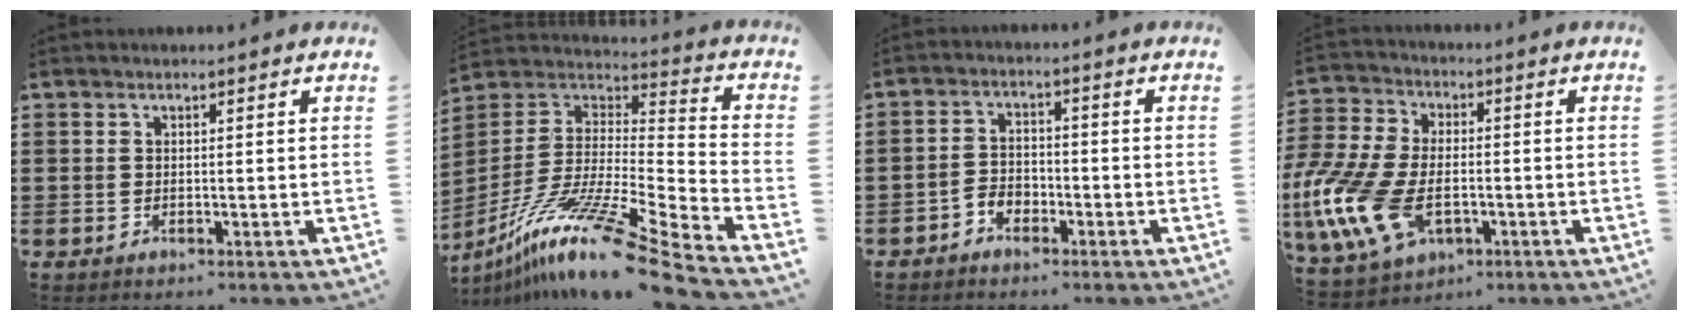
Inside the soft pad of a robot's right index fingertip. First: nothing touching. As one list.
[{"total": 15.2, "force": [-11.3, 0.2, 10.2], "torque": [-0.194, 0.015, -0.212]}, {"total": 2.9, "force": [-2.2, 1.7, 0.8], "torque": [-0.021, 0.006, -0.046]}, {"total": 13.7, "force": [-4.6, 7.7, 10.4], "torque": [-0.270, -0.009, -0.093]}]